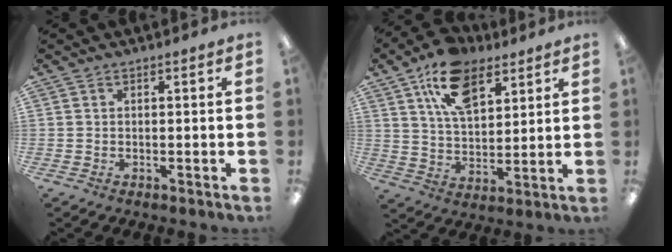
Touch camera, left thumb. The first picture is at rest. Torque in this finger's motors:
{"motor_torque": [0.17, 0.19, 0.07, -0.31, 0.10]}